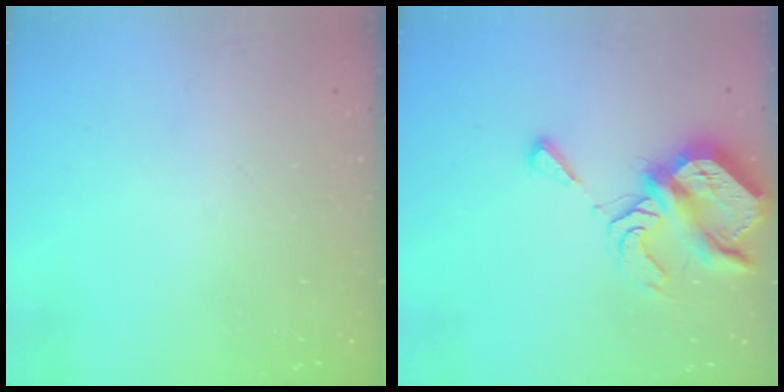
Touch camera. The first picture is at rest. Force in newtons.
{"total": 9.4, "press": 9.3, "slide": 1.1}